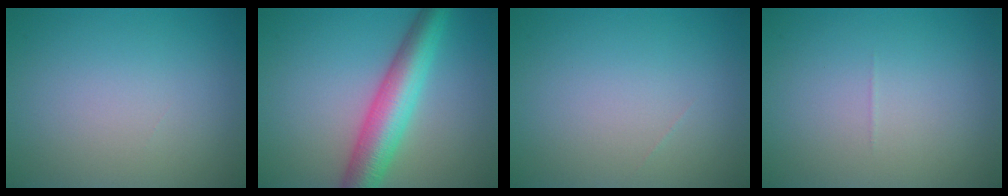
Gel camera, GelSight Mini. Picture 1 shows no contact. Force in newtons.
{"total": 6.6, "press": 6.6, "slide": 0.1}
{"total": 0.0}
{"total": 0.0}